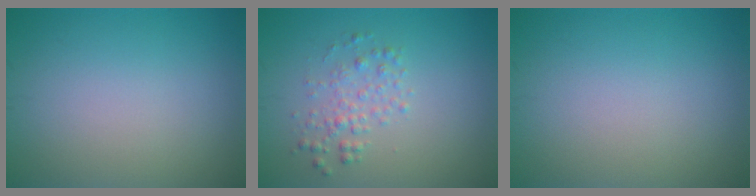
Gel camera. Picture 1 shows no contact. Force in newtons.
{"total": 2.0, "press": 2.0, "slide": 0.0}
{"total": 0.0}